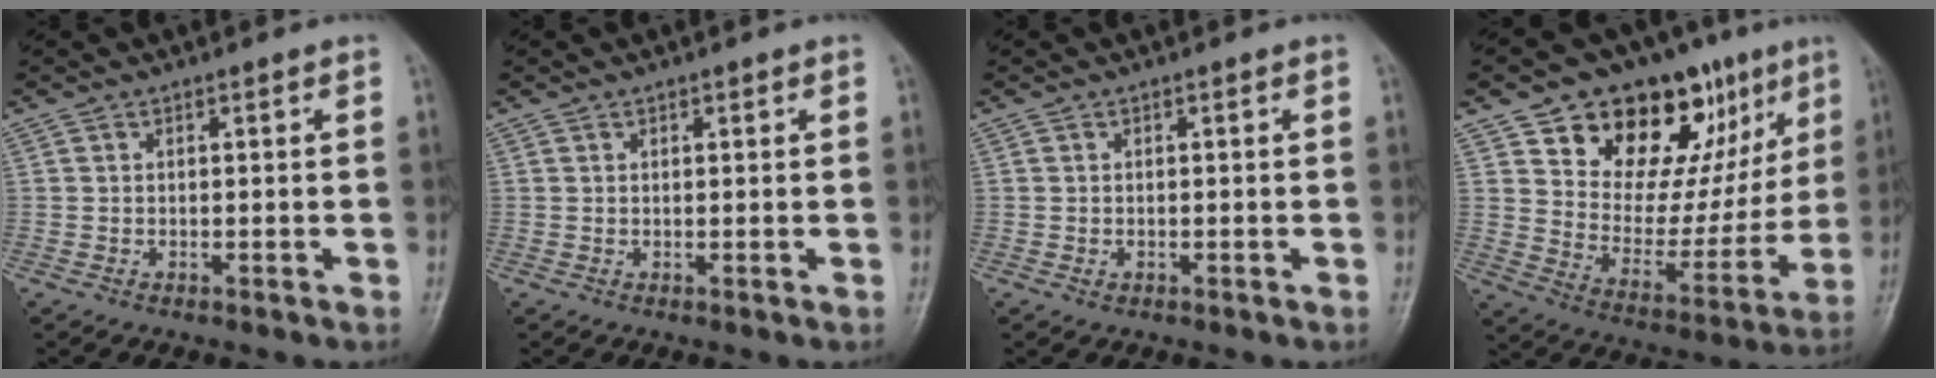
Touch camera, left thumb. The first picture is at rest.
{"total": 0.6, "force": [0.4, 0.4, 0.3], "torque": [0.001, -0.002, 0.004]}
{"total": 0.7, "force": [-0.2, 0.6, 0.3], "torque": [-0.005, 0.000, -0.002]}
{"total": 23.7, "force": [12.7, 12.9, 15.2], "torque": [-0.165, -0.033, 0.208]}